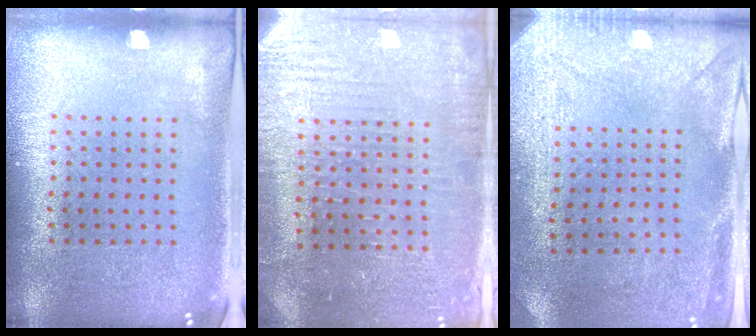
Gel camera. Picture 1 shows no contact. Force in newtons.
{"total": 3.2, "press": 3.2, "slide": 0.4}
{"total": 3.0, "press": 2.3, "slide": 1.9}